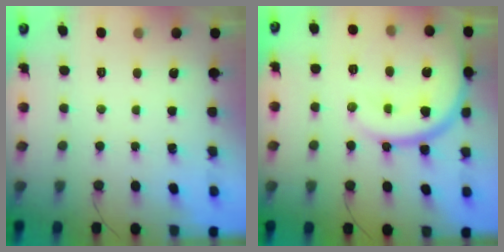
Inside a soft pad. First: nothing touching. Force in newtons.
{"total": 18.4, "press": 18.3, "slide": 1.9}